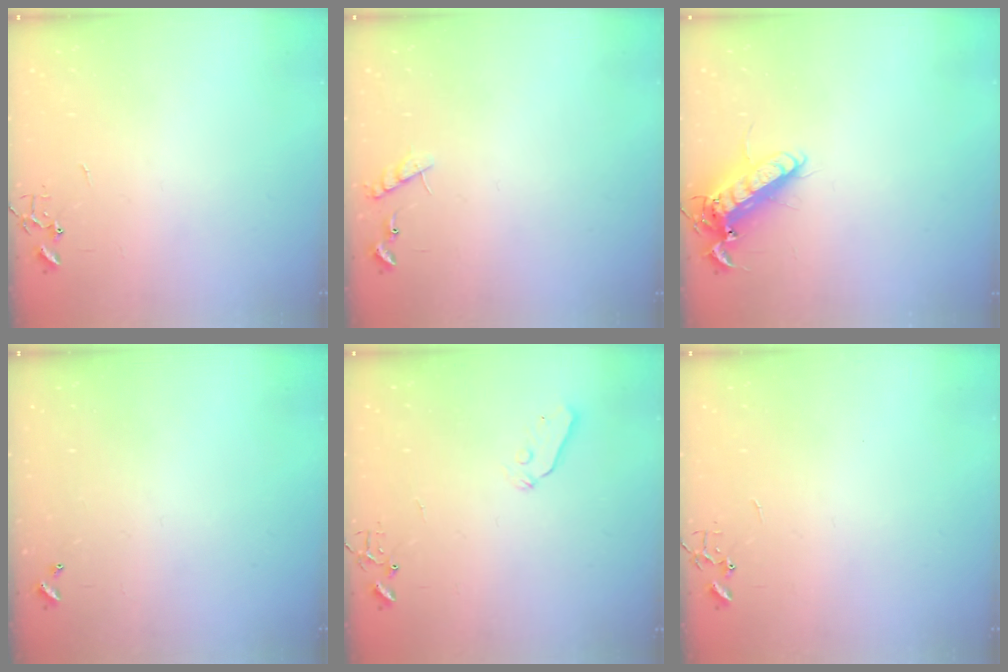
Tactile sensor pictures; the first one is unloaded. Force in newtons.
{"total": 6.7, "press": 6.7, "slide": 0.4}
{"total": 13.2, "press": 13.0, "slide": 2.1}
{"total": 0.0}
{"total": 4.5, "press": 4.4, "slide": 0.7}
{"total": 0.0}